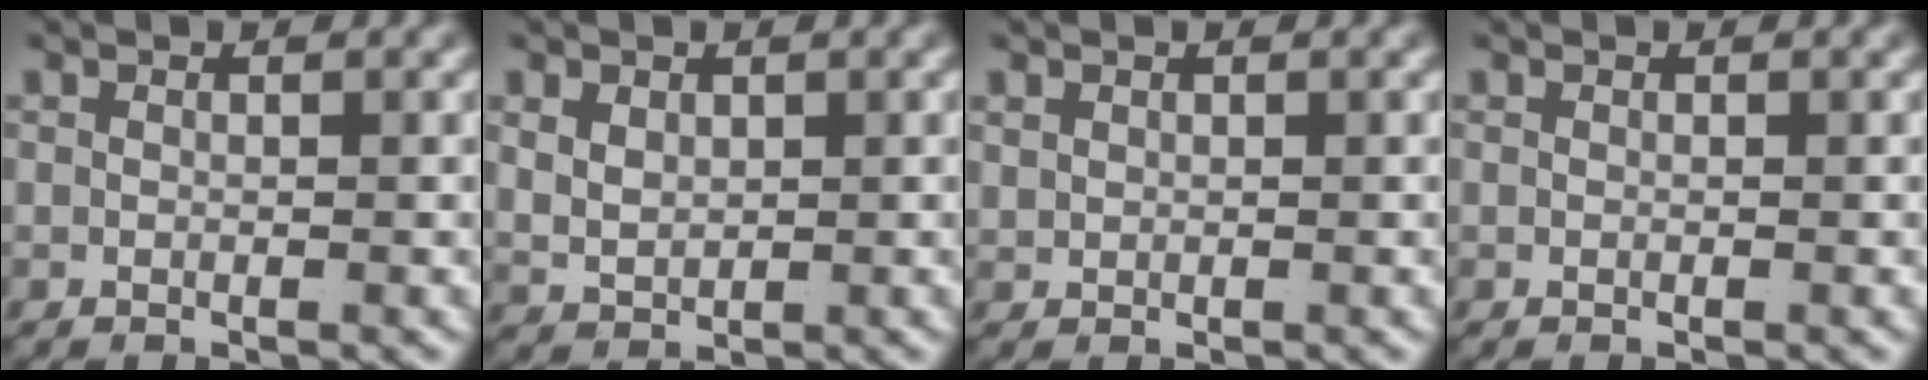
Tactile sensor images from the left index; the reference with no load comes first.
{"total": 2.7, "force": [0.9, 2.2, 1.3], "torque": [-0.040, -0.014, 0.030]}
{"total": 0.7, "force": [0.6, 0.3, 0.3], "torque": [-0.009, -0.003, 0.021]}
{"total": 0.0}